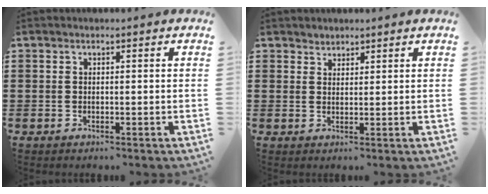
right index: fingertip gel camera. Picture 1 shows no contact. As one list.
[{"total": 1.7, "force": [1.6, 0.7, -0.1], "torque": [-0.004, 0.000, 0.033]}]